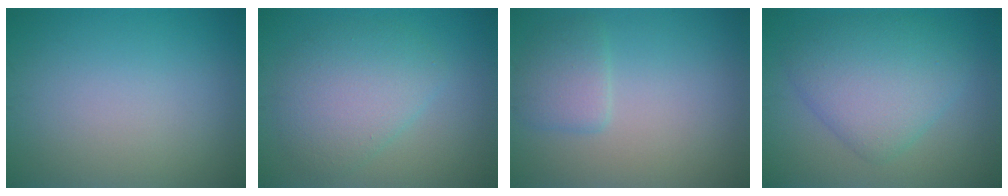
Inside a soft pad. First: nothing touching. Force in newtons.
{"total": 4.6, "press": 4.6, "slide": 0.2}
{"total": 2.3, "press": 2.3, "slide": 0.2}
{"total": 6.0, "press": 6.0, "slide": 0.1}